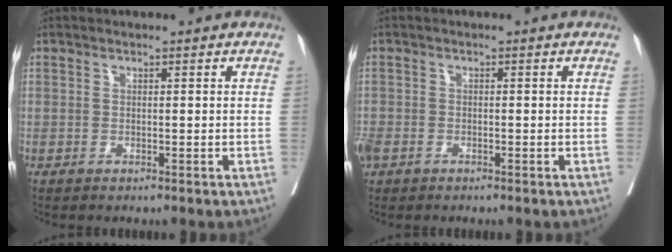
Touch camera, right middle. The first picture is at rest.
{"total": 3.9, "force": [-2.1, 2.7, 1.9], "torque": [-0.056, -0.006, -0.040]}